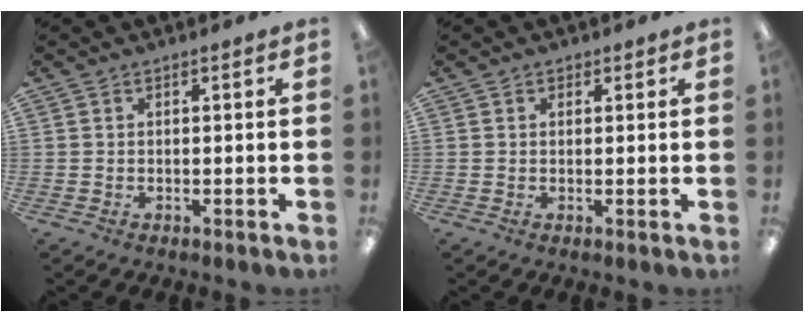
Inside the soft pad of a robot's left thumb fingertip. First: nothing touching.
{"total": 1.1, "force": [0.7, 0.9, 0.1], "torque": [0.006, 0.001, 0.011]}